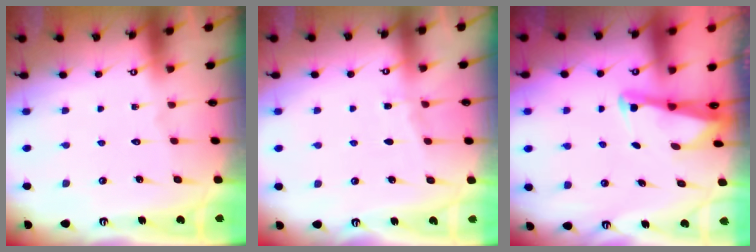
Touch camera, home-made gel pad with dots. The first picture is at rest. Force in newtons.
{"total": 4.1, "press": 4.1, "slide": 0.5}
{"total": 2.5, "press": 2.5, "slide": 0.2}